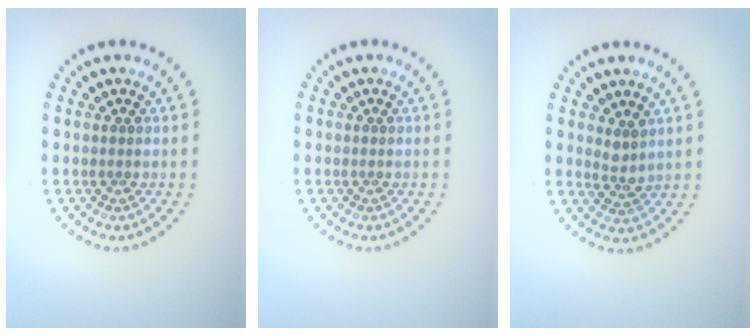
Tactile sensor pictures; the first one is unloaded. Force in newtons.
{"total": 0.0}
{"total": 1.7, "press": 1.4, "slide": 1.0}